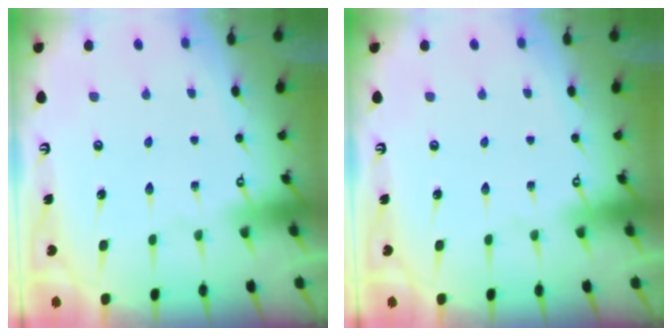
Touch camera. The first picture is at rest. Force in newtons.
{"total": 0.0}